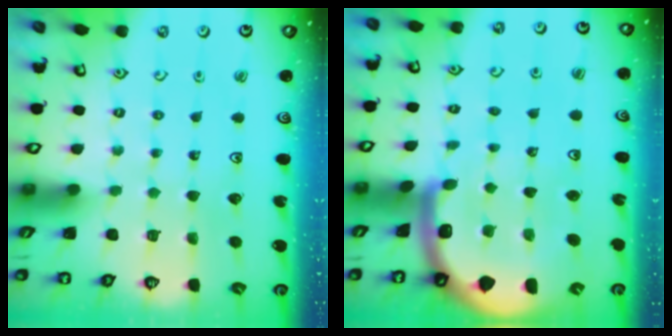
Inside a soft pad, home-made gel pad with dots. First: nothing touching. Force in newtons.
{"total": 8.3, "press": 8.2, "slide": 1.2}